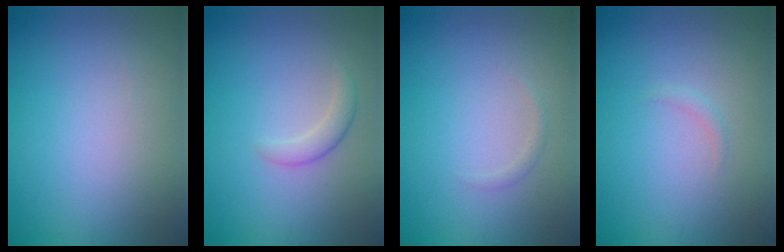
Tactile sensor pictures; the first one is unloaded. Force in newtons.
{"total": 1.7, "press": 1.7, "slide": 0.1}
{"total": 0.7, "press": 0.7, "slide": 0.0}
{"total": 0.6, "press": 0.6, "slide": 0.1}